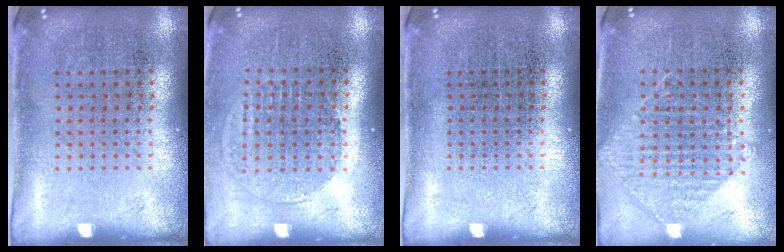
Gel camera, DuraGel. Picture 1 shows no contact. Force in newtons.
{"total": 1.3, "press": 1.2, "slide": 0.5}
{"total": 0.0}
{"total": 0.9, "press": 0.8, "slide": 0.3}